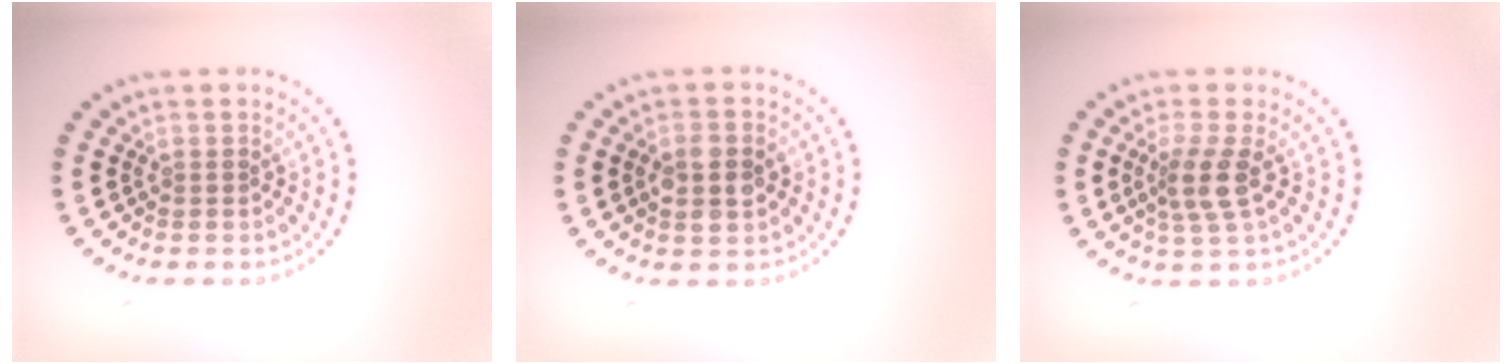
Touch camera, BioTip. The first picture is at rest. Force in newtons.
{"total": 2.8, "press": 2.8, "slide": 0.2}
{"total": 2.8, "press": 2.3, "slide": 1.7}